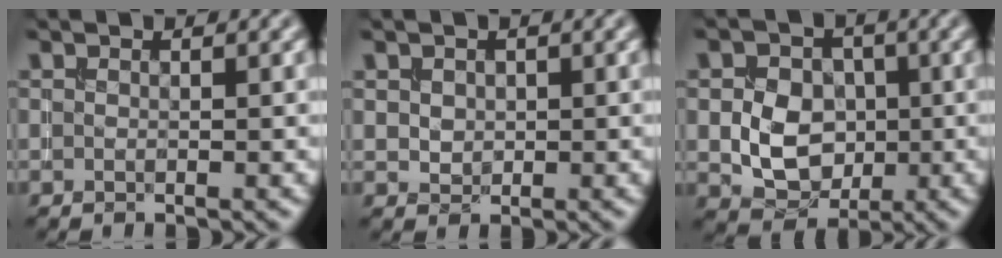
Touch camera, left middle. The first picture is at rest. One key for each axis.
{"total": 1.3, "fx": 0.4, "fy": 1.1, "fz": 0.5, "tx": -0.010, "ty": -0.001, "tz": 0.009}
{"total": 5.4, "fx": -0.5, "fy": 4.3, "fz": 3.3, "tx": -0.056, "ty": -0.002, "tz": -0.010}